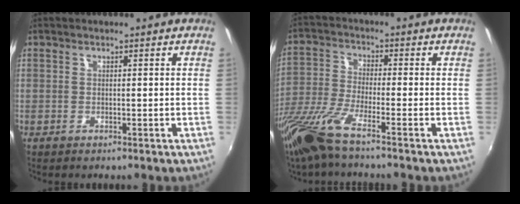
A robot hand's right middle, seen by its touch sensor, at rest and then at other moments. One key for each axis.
{"total": 10.7, "fx": -7.9, "fy": 0.9, "fz": 7.2, "tx": -0.159, "ty": -0.032, "tz": -0.155}